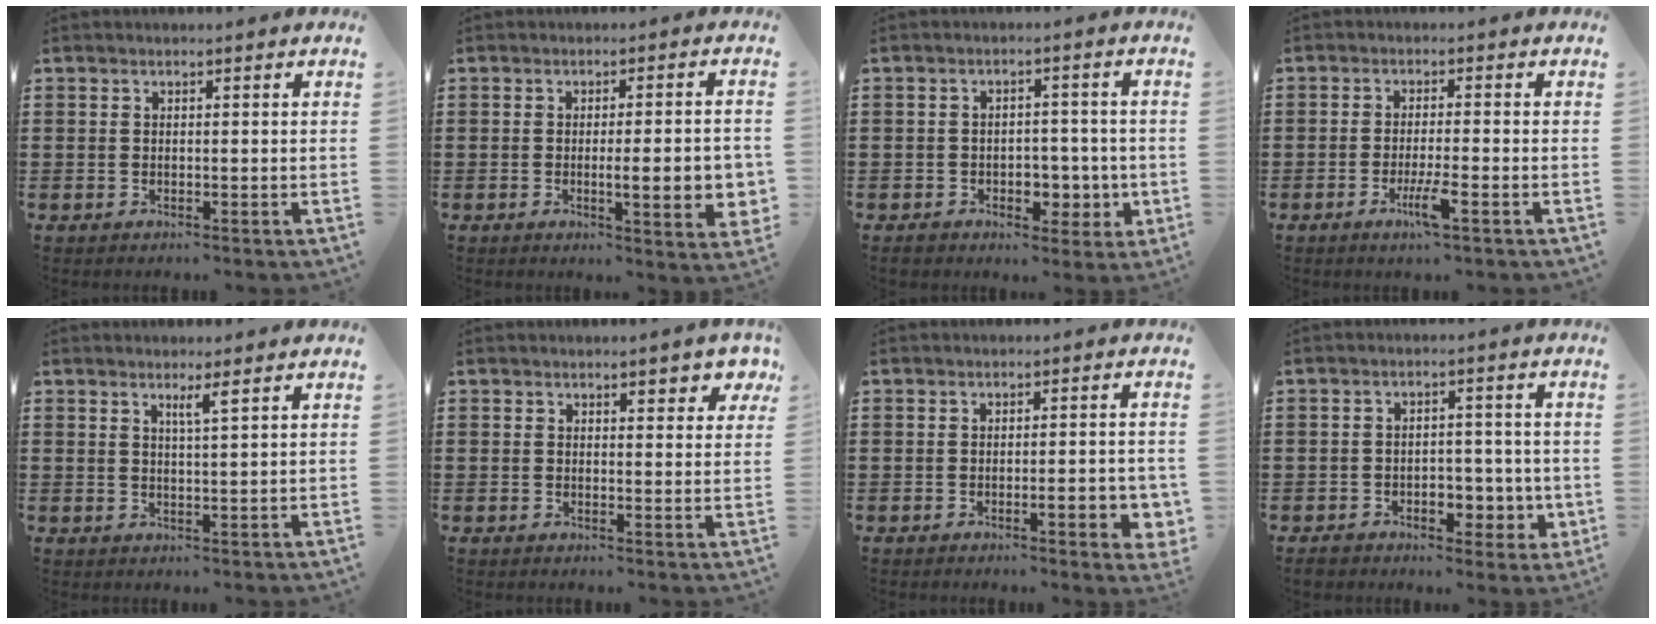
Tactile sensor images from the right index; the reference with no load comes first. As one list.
[{"total": 7.2, "force": [-1.0, 1.2, 7.0], "torque": [-0.097, -0.010, -0.017]}, {"total": 4.4, "force": [-1.3, 3.6, 2.1], "torque": [-0.030, 0.006, -0.027]}, {"total": 4.6, "force": [-2.2, 0.2, 4.0], "torque": [-0.077, -0.017, -0.038]}, {"total": 2.1, "force": [1.4, -0.2, 1.6], "torque": [-0.032, -0.004, 0.023]}, {"total": 2.6, "force": [2.0, 1.1, 1.2], "torque": [-0.012, 0.002, 0.034]}, {"total": 4.6, "force": [-1.3, 1.0, 4.3], "torque": [-0.052, -0.010, -0.022]}, {"total": 4.9, "force": [-1.9, 3.7, 2.6], "torque": [-0.032, 0.005, -0.039]}]